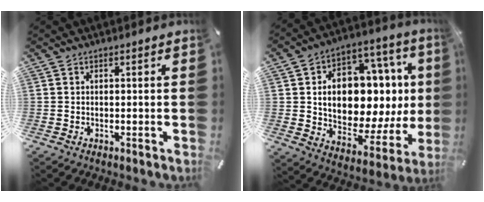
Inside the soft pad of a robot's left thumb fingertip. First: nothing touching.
{"total": 19.3, "force": [2.6, 12.2, 14.7], "torque": [-0.232, -0.037, 0.046]}